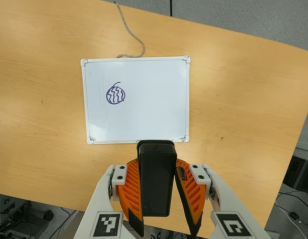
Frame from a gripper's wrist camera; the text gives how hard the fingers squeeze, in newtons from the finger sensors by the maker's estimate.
{"total": 6.2, "left": 4.9, "right": 7.5}